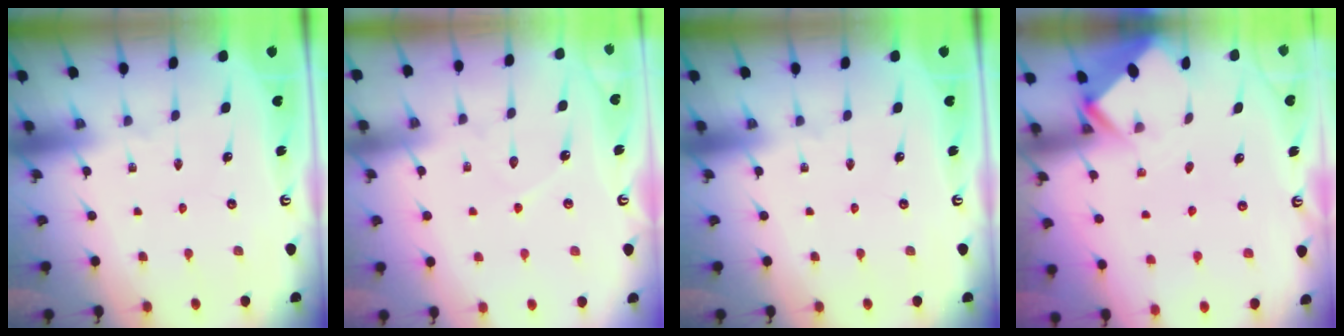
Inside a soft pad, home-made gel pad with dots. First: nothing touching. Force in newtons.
{"total": 5.5, "press": 5.5, "slide": 0.5}
{"total": 0.0}
{"total": 2.2, "press": 2.2, "slide": 0.1}